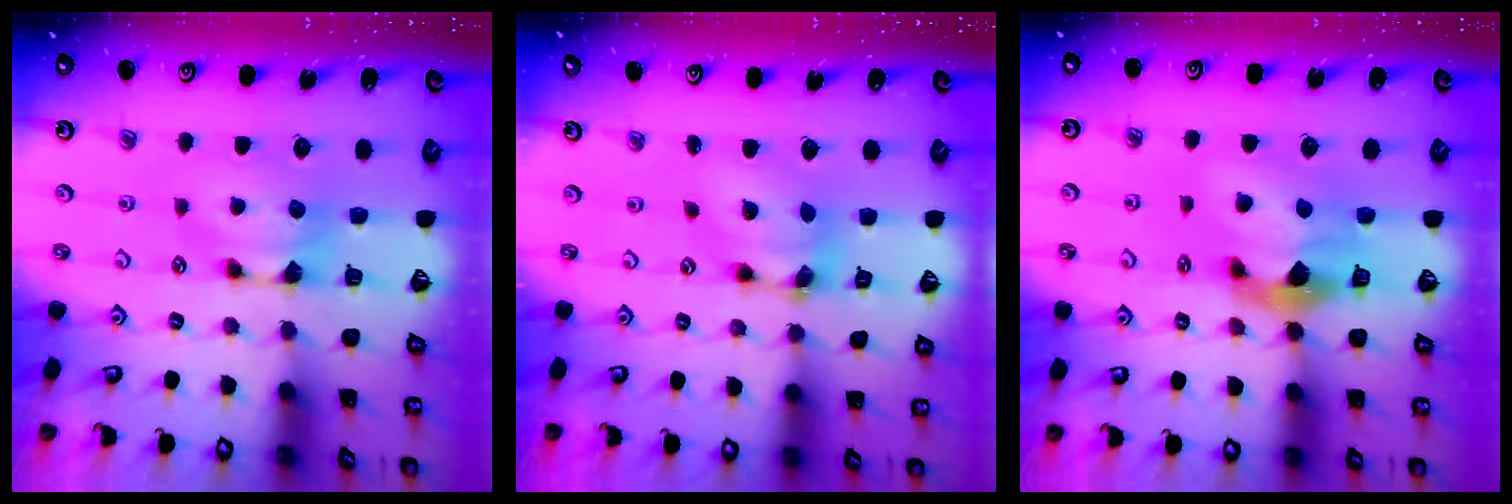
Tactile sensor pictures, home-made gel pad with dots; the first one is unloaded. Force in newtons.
{"total": 6.3, "press": 6.0, "slide": 1.9}
{"total": 5.8, "press": 5.6, "slide": 1.5}